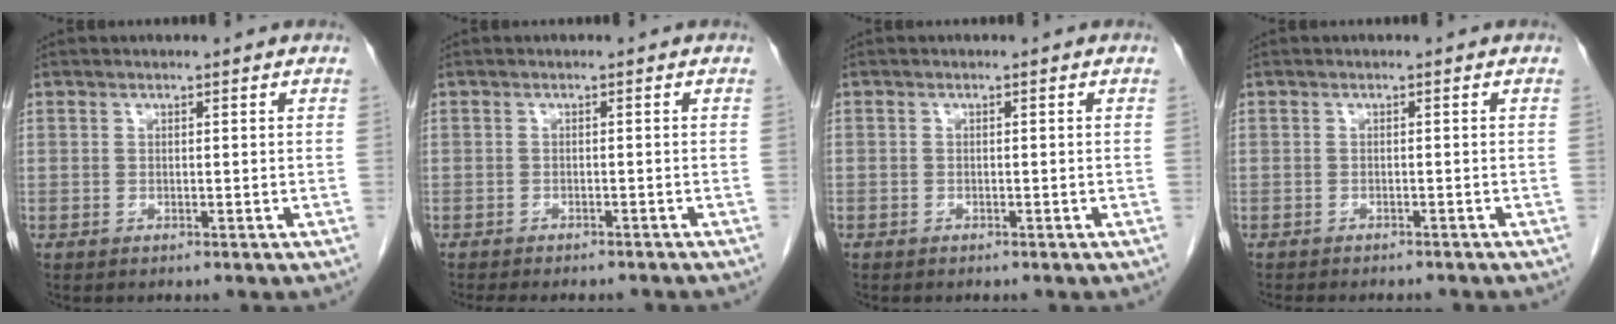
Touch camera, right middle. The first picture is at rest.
{"total": 9.1, "force": [-8.1, 2.4, 3.4], "torque": [-0.045, -0.005, -0.100]}
{"total": 0.6, "force": [-0.4, 0.4, 0.0], "torque": [-0.007, 0.003, -0.009]}
{"total": 7.5, "force": [-6.7, 1.8, 2.9], "torque": [-0.034, -0.003, -0.083]}